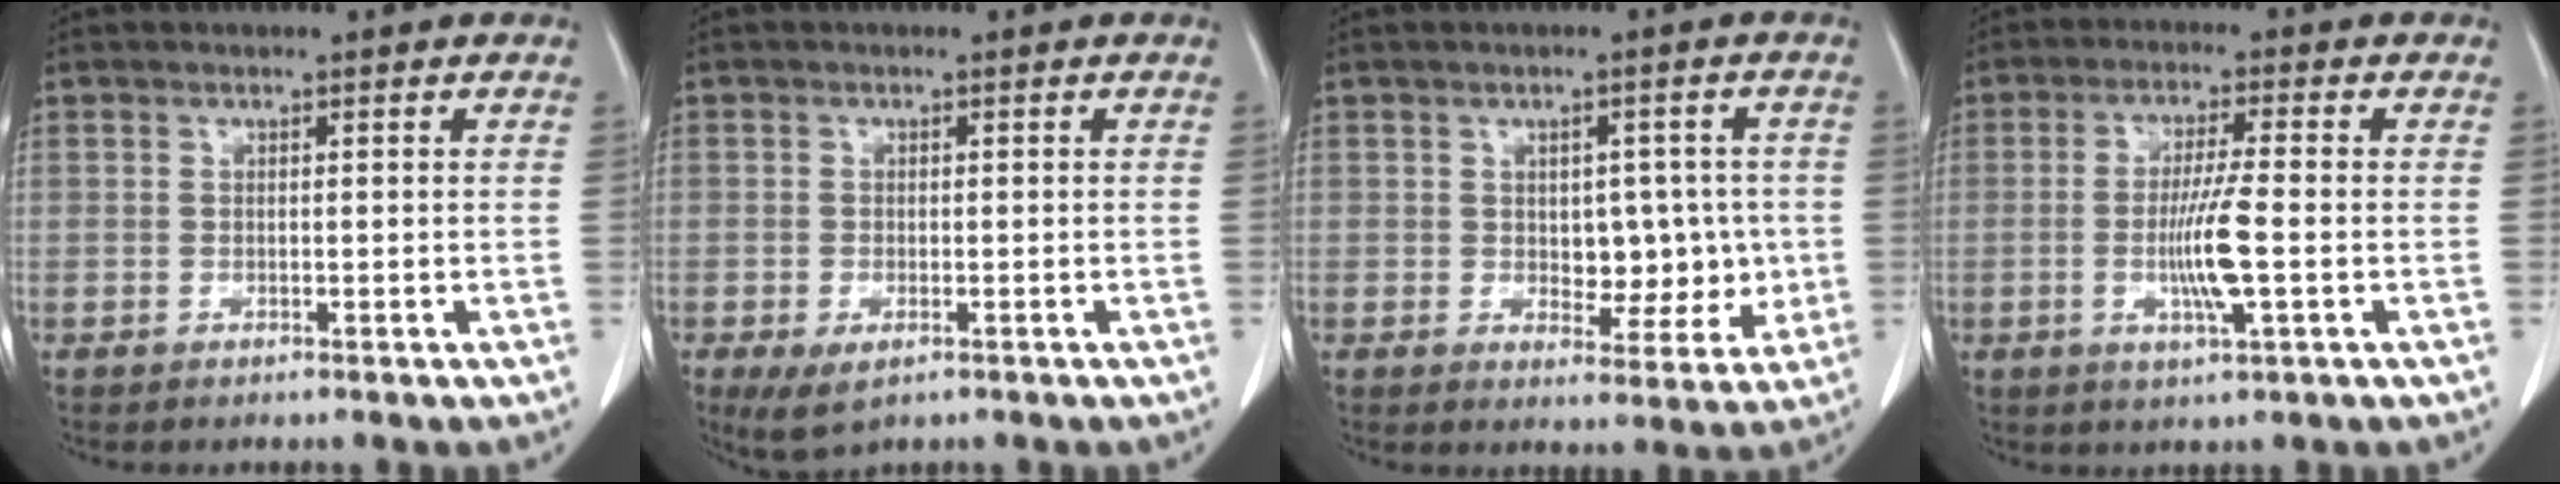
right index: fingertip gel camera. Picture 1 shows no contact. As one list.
[{"total": 4.1, "force": [-2.2, 1.9, 2.9], "torque": [-0.053, -0.008, -0.028]}, {"total": 6.8, "force": [-0.1, 4.1, 5.5], "torque": [-0.058, 0.009, 0.010]}, {"total": 7.5, "force": [-1.5, 0.1, 7.4], "torque": [-0.139, -0.009, -0.028]}]